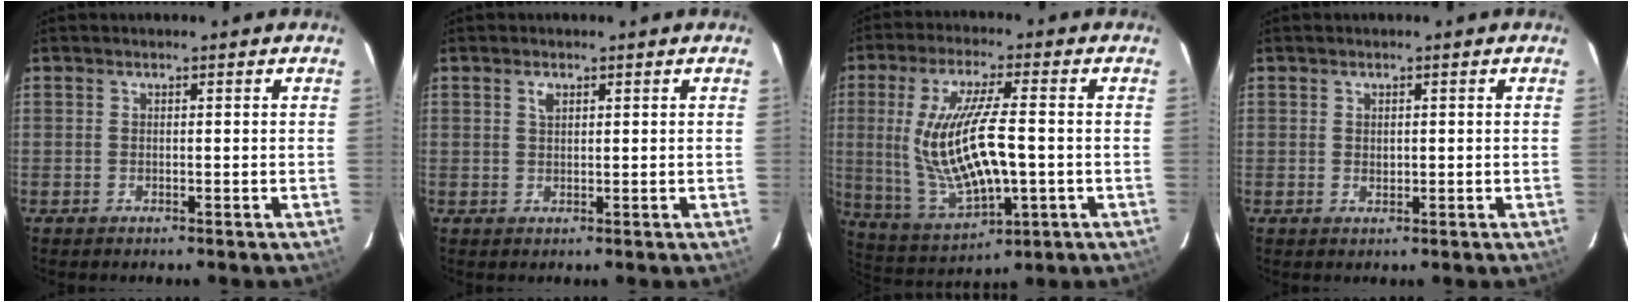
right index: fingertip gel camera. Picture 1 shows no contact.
{"total": 1.5, "force": [0.8, 0.8, 1.0], "torque": [-0.019, 0.004, 0.014]}
{"total": 17.2, "force": [-1.1, 5.4, 16.3], "torque": [-0.310, -0.021, 0.005]}
{"total": 1.1, "force": [0.2, 0.9, 0.6], "torque": [-0.007, 0.000, 0.006]}